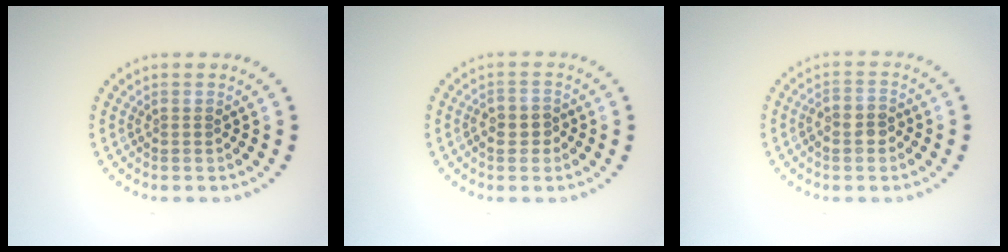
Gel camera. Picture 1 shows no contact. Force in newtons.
{"total": 1.7, "press": 1.5, "slide": 0.6}
{"total": 2.2, "press": 2.1, "slide": 0.8}